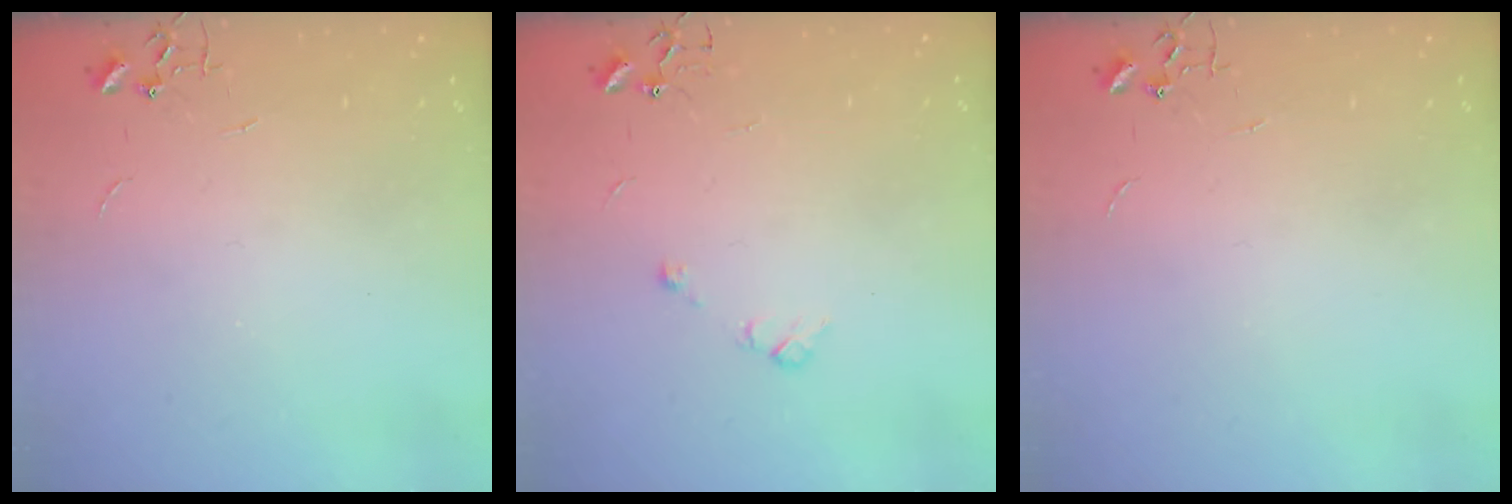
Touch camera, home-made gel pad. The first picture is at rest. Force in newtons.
{"total": 4.9, "press": 4.8, "slide": 1.2}
{"total": 0.0}